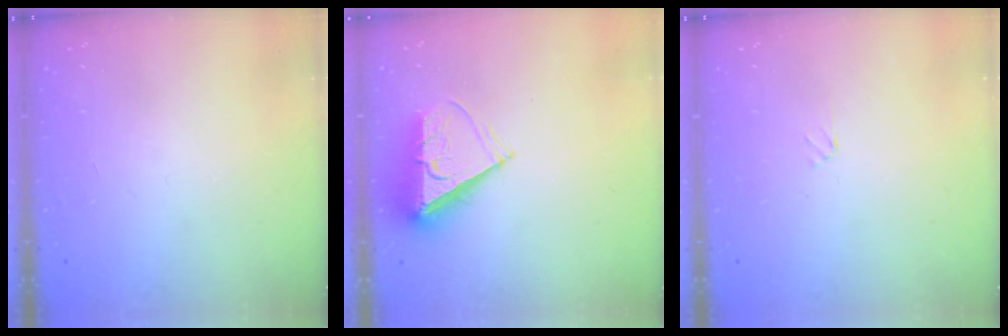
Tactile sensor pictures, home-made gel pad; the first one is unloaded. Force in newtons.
{"total": 7.5, "press": 7.5, "slide": 0.6}
{"total": 1.9, "press": 1.9, "slide": 0.2}